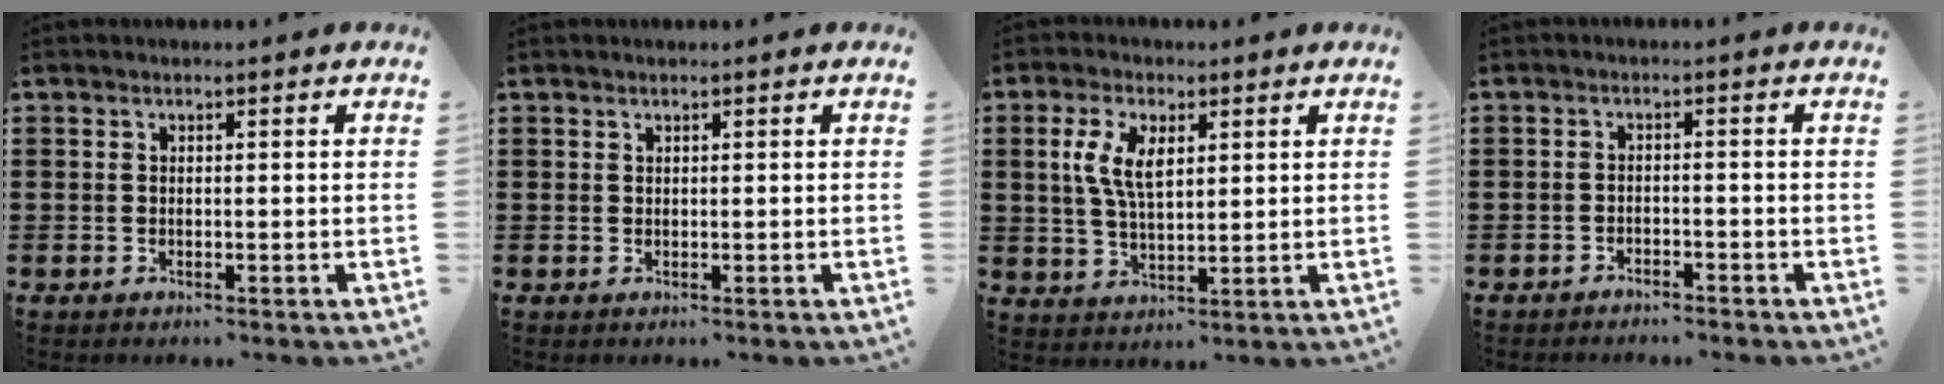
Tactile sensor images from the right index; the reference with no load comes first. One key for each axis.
{"total": 0.5, "fx": 0.4, "fy": 0.4, "fz": 0.1, "tx": -0.003, "ty": 0.002, "tz": 0.008}
{"total": 6.5, "fx": 2.0, "fy": 3.2, "fz": 5.3, "tx": -0.121, "ty": 0.008, "tz": 0.032}
{"total": 1.7, "fx": -1.7, "fy": 0.3, "fz": 0.0, "tx": -0.007, "ty": 0.003, "tz": -0.037}